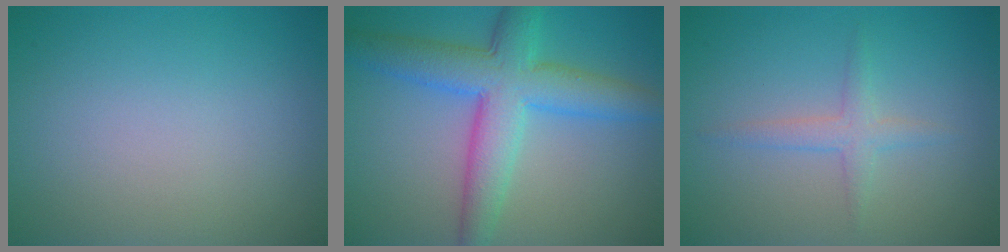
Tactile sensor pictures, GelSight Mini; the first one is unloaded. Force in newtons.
{"total": 7.0, "press": 7.0, "slide": 0.1}
{"total": 1.7, "press": 1.7, "slide": 0.0}